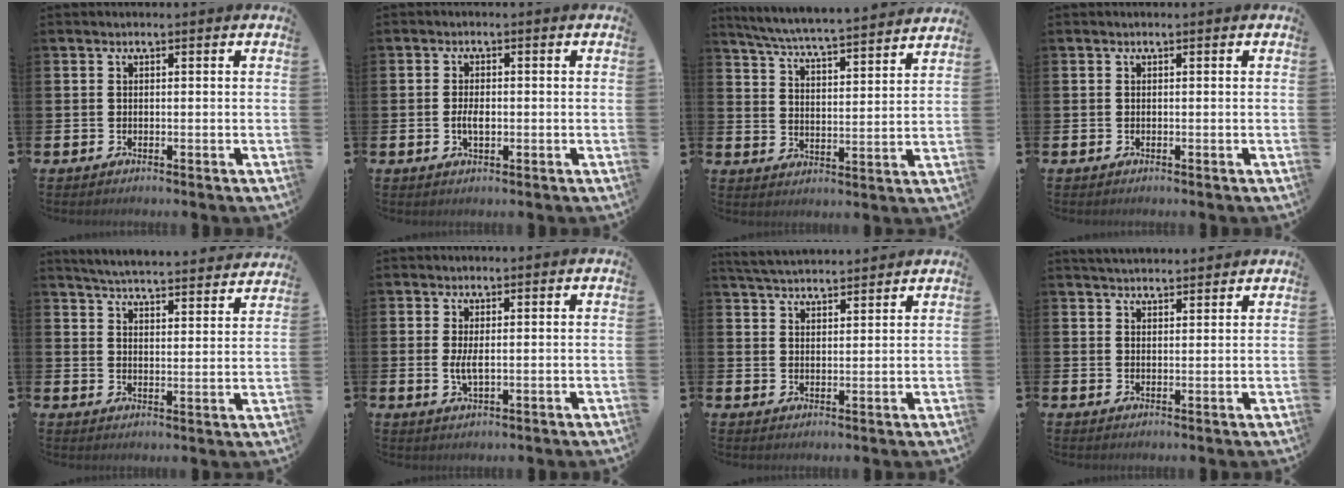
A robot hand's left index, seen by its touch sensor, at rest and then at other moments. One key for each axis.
{"total": 2.3, "fx": -0.3, "fy": 1.2, "fz": 1.9, "tx": -0.026, "ty": -0.003, "tz": -0.008}
{"total": 6.4, "fx": 6.2, "fy": -0.1, "fz": 1.6, "tx": -0.059, "ty": -0.049, "tz": 0.107}
{"total": 0.0}
{"total": 5.3, "fx": 5.2, "fy": 0.2, "fz": 0.6, "tx": -0.030, "ty": -0.044, "tz": 0.090}
{"total": 2.3, "fx": 0.2, "fy": 0.8, "fz": 2.1, "tx": -0.038, "ty": 0.000, "tz": 0.002}
{"total": 4.3, "fx": 4.3, "fy": 0.3, "fz": 0.3, "tx": -0.027, "ty": -0.019, "tz": 0.080}
{"total": 3.1, "fx": 3.1, "fy": 0.4, "fz": 0.2, "tx": -0.011, "ty": -0.013, "tz": 0.057}